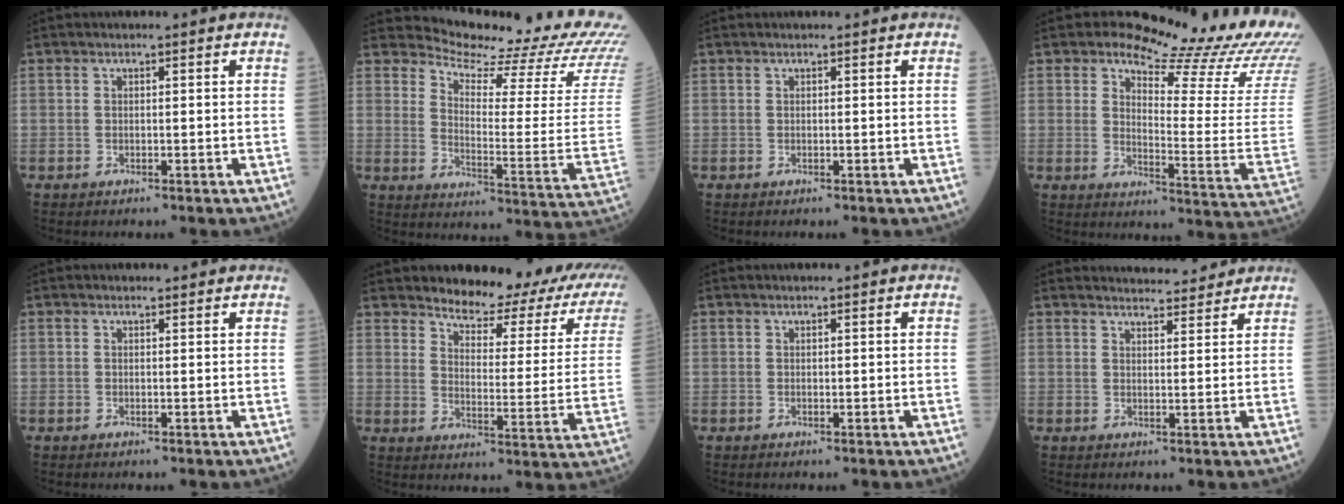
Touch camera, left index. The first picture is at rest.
{"total": 18.1, "force": [17.8, -0.3, 3.5], "torque": [-0.064, -0.140, 0.207]}
{"total": 0.0}
{"total": 18.1, "force": [16.9, 1.7, 6.3], "torque": [-0.092, -0.122, 0.184]}
{"total": 0.6, "force": [0.6, 0.2, -0.1], "torque": [-0.009, -0.005, 0.002]}
{"total": 15.0, "force": [12.4, 3.3, 7.6], "torque": [-0.083, -0.040, 0.138]}
{"total": 0.0}
{"total": 5.9, "force": [5.8, 0.9, 0.7], "torque": [-0.011, 0.005, 0.070]}